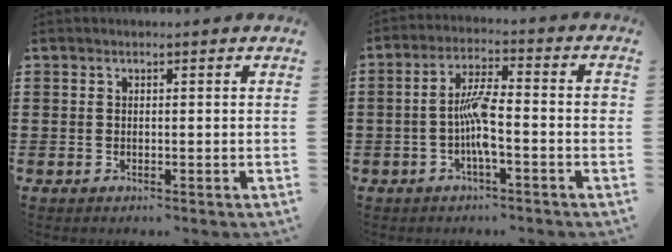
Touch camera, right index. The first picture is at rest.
{"total": 6.8, "force": [-1.6, 1.4, 6.5], "torque": [-0.134, -0.001, -0.037]}